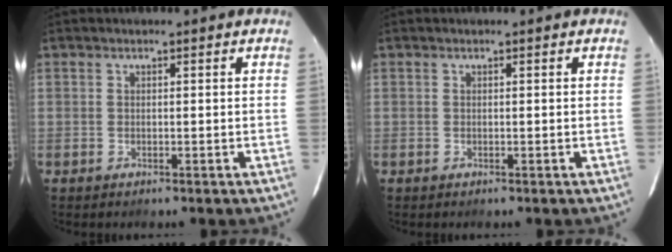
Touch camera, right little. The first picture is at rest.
{"total": 0.0}